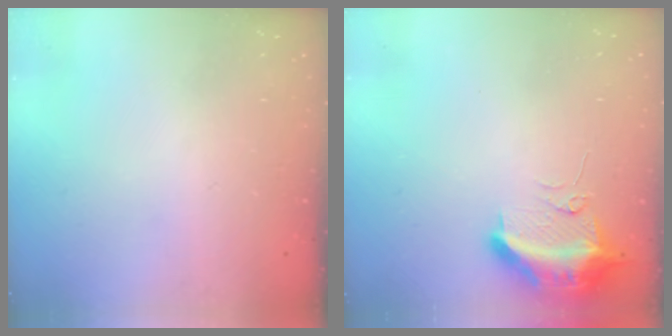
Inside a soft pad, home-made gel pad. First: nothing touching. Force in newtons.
{"total": 12.3, "press": 10.8, "slide": 5.9}